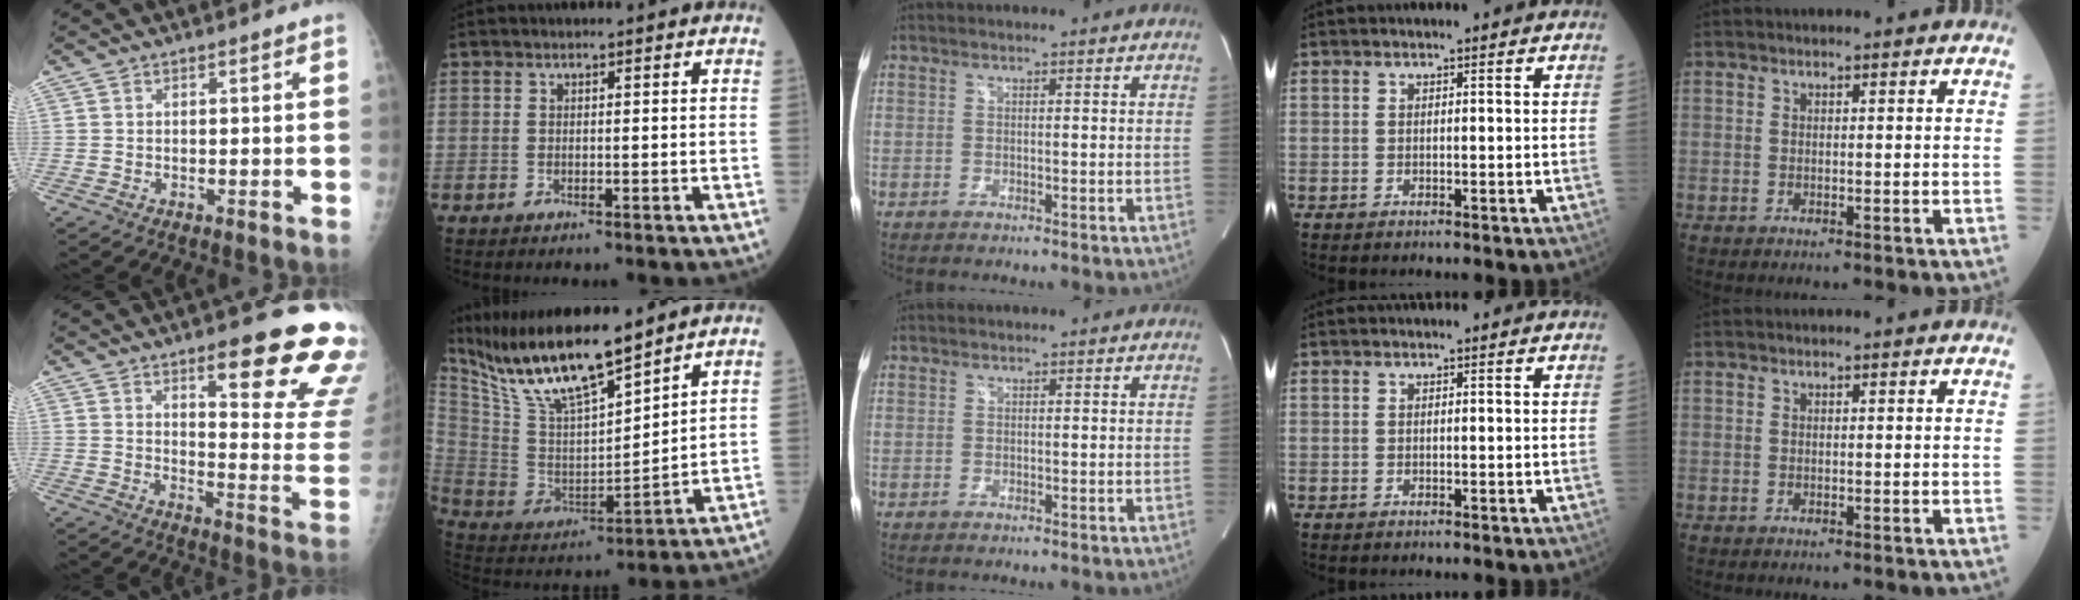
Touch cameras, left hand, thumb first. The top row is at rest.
{"thumb": {"total": 21.1, "force": [12.5, 4.9, 16.2], "torque": [-0.168, -0.070, 0.164]}, "index": {"total": 15.8, "force": [13.1, 1.8, 8.6], "torque": [-0.173, -0.004, 0.253]}, "middle": {"total": 0.6, "force": [0.5, 0.3, 0.0], "torque": [-0.001, 0.001, 0.008]}}